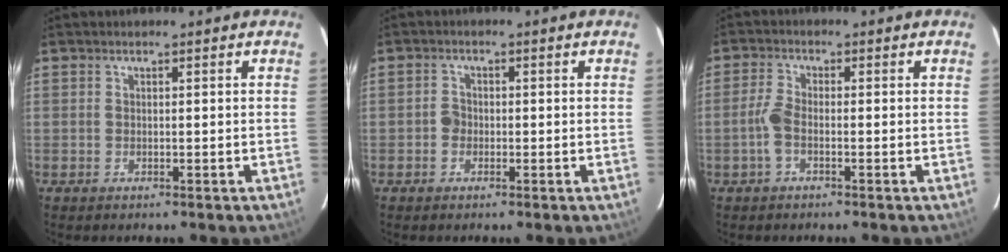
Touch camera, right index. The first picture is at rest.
{"total": 1.7, "force": [-0.6, 1.4, 0.5], "torque": [-0.011, 0.005, -0.013]}
{"total": 3.3, "force": [-1.3, 1.0, 2.8], "torque": [-0.072, 0.005, -0.027]}